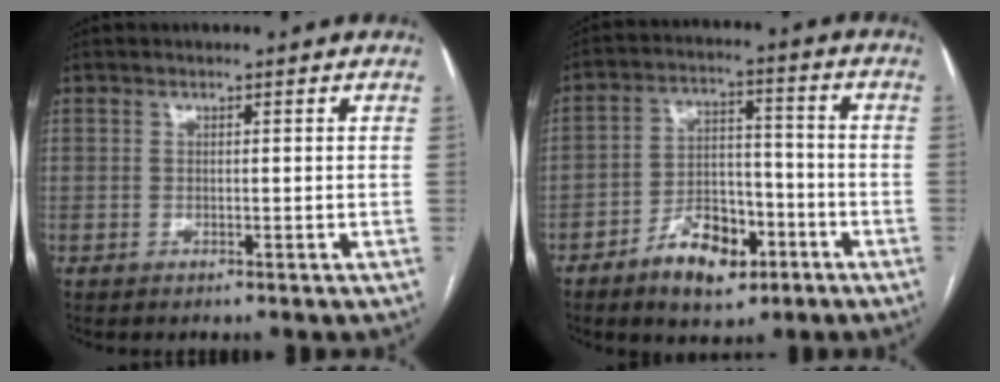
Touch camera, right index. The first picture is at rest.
{"total": 10.3, "force": [-5.7, 5.4, 6.7], "torque": [-0.113, 0.017, -0.091]}